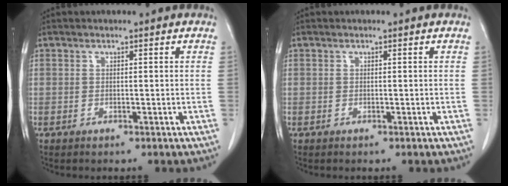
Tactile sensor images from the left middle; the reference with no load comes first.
{"total": 0.0}